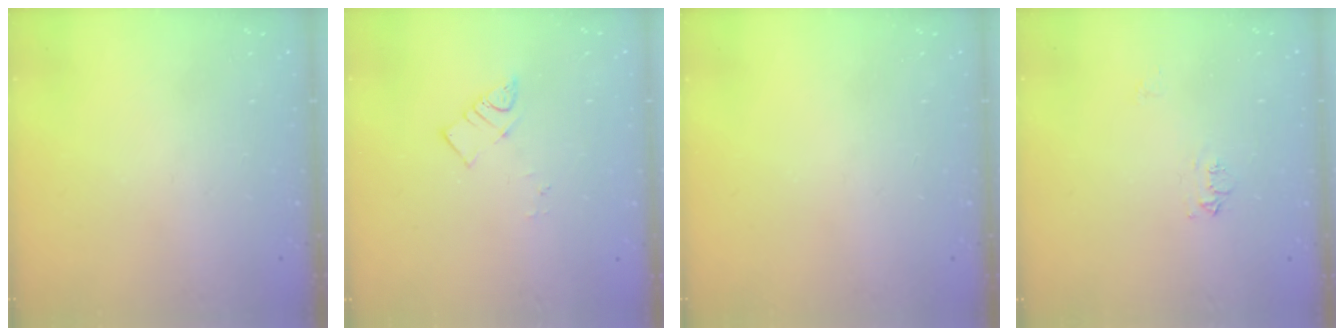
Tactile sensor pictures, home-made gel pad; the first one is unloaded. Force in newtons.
{"total": 3.4, "press": 3.4, "slide": 0.2}
{"total": 0.0}
{"total": 5.5, "press": 5.5, "slide": 0.7}